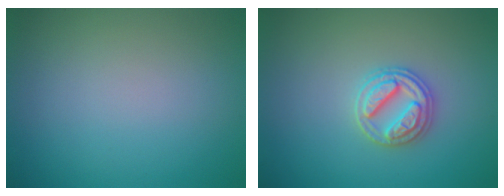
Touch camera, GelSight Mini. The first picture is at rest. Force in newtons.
{"total": 2.9, "press": 2.8, "slide": 0.4}